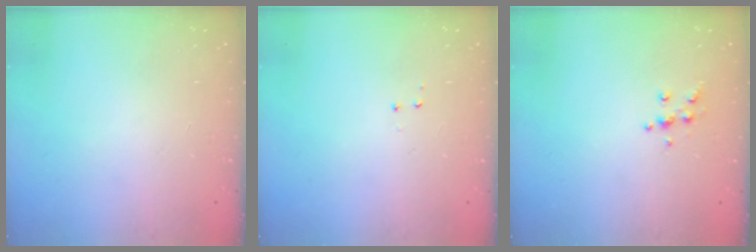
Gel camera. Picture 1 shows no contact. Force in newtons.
{"total": 4.0, "press": 4.0, "slide": 0.4}
{"total": 6.4, "press": 6.4, "slide": 0.5}